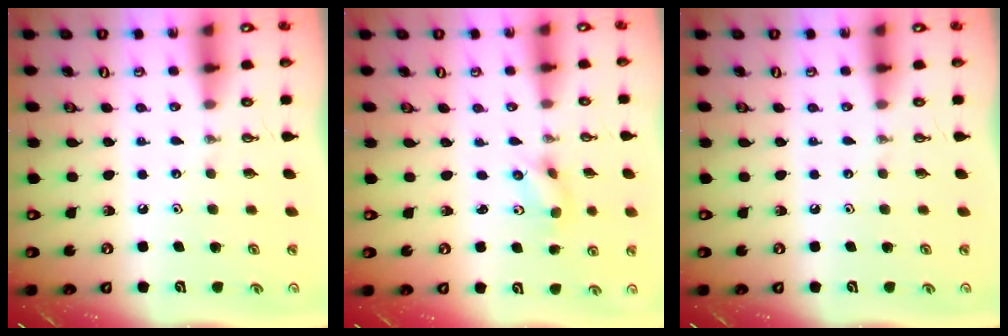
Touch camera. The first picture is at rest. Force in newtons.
{"total": 2.3, "press": 2.2, "slide": 0.8}
{"total": 0.0}